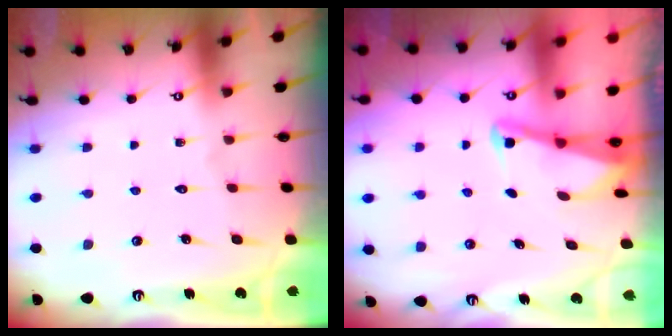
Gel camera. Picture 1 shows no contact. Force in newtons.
{"total": 2.0, "press": 2.0, "slide": 0.4}